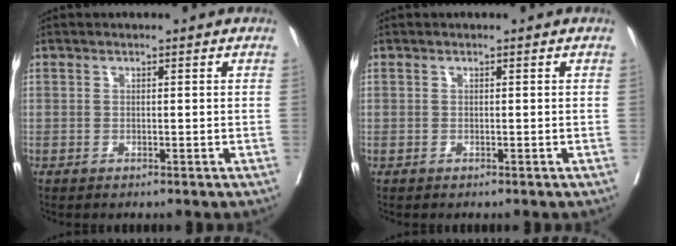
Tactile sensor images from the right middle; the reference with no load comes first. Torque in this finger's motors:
{"motor_torque": [0.68, -0.68, -0.13, -0.11]}